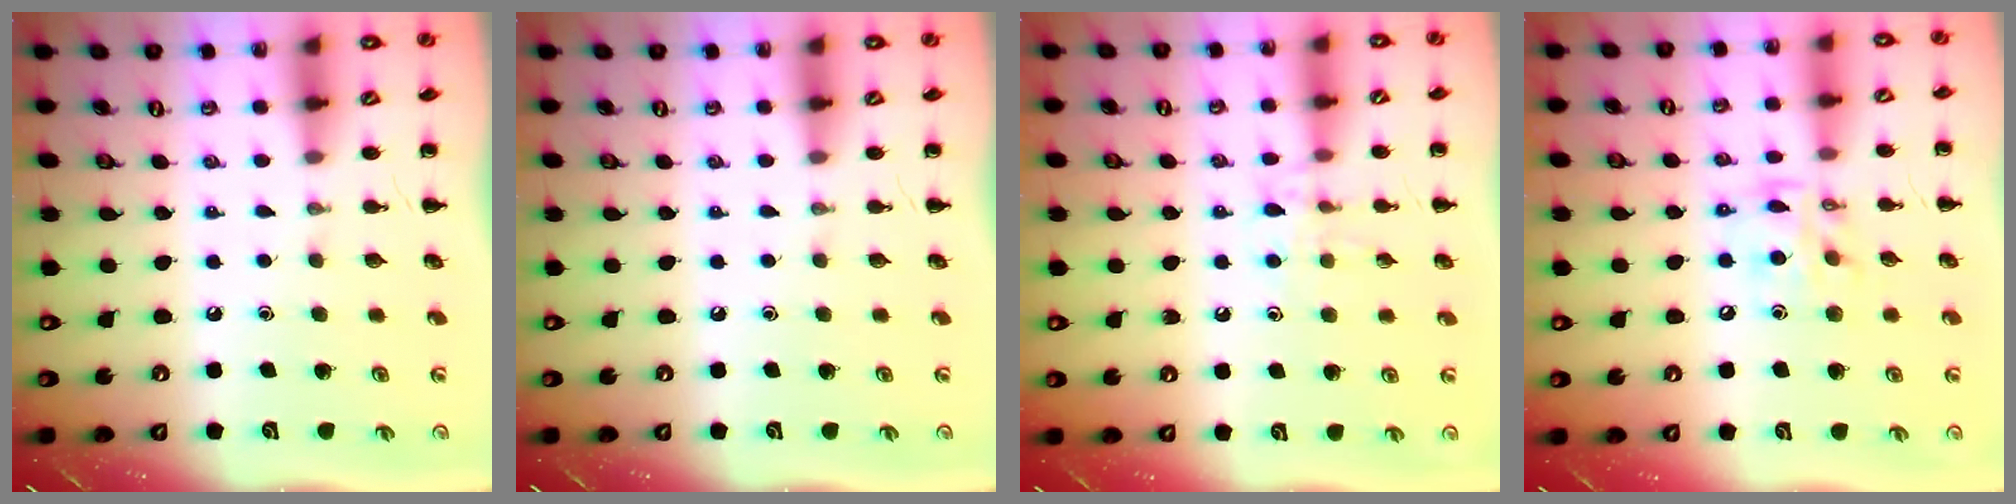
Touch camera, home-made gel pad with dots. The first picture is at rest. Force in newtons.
{"total": 0.0}
{"total": 8.5, "press": 8.4, "slide": 1.2}
{"total": 11.7, "press": 11.5, "slide": 2.0}